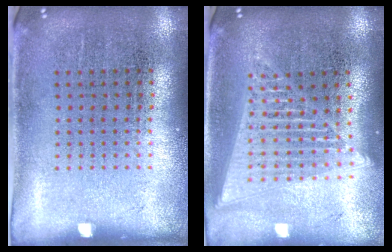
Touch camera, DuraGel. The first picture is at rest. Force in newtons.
{"total": 1.9, "press": 1.6, "slide": 1.0}